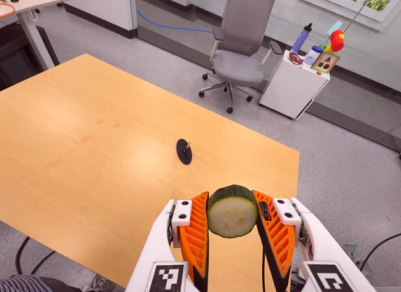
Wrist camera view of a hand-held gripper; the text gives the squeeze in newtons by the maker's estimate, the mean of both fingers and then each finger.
{"total": 10.9, "left": 10.6, "right": 11.2}